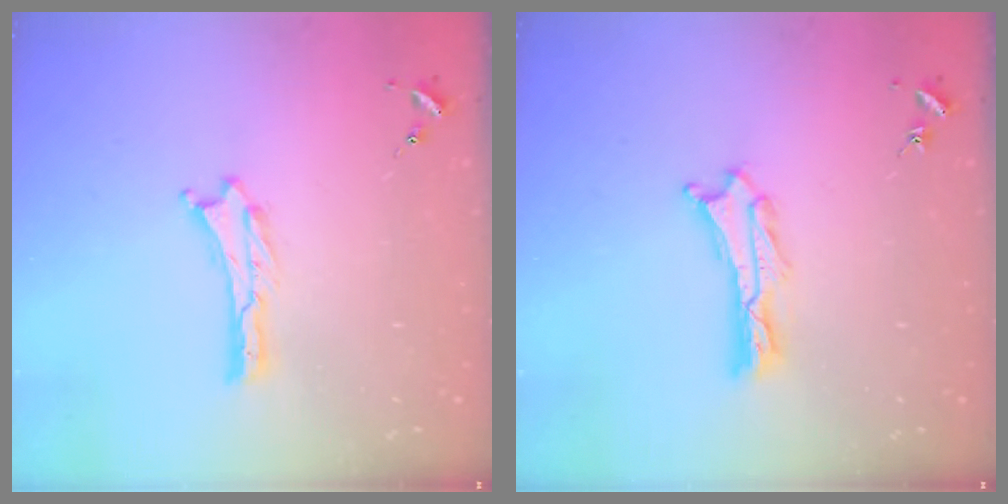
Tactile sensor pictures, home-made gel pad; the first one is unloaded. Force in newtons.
{"total": 1.2, "press": 1.2, "slide": 0.2}